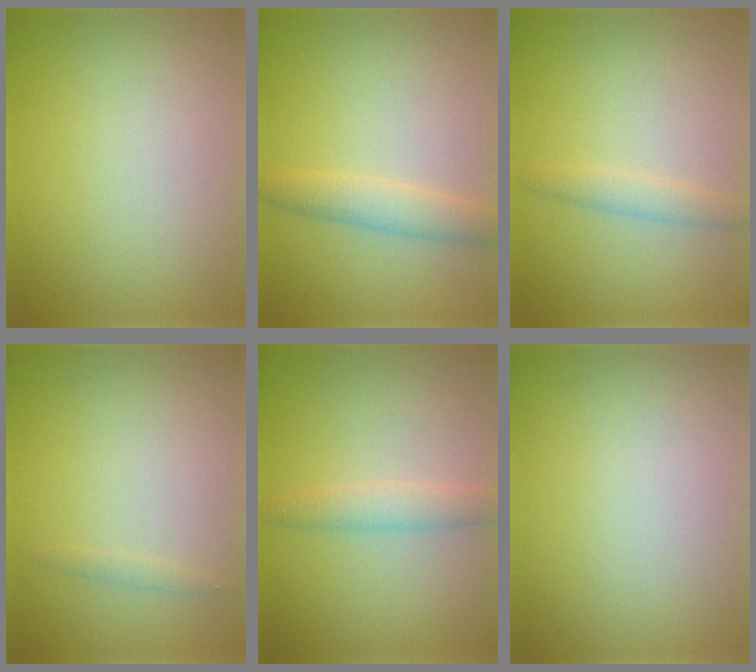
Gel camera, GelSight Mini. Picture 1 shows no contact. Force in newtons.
{"total": 2.5, "press": 2.5, "slide": 0.1}
{"total": 1.5, "press": 1.5, "slide": 0.0}
{"total": 0.6, "press": 0.6, "slide": 0.0}
{"total": 2.1, "press": 2.1, "slide": 0.1}
{"total": 0.0}